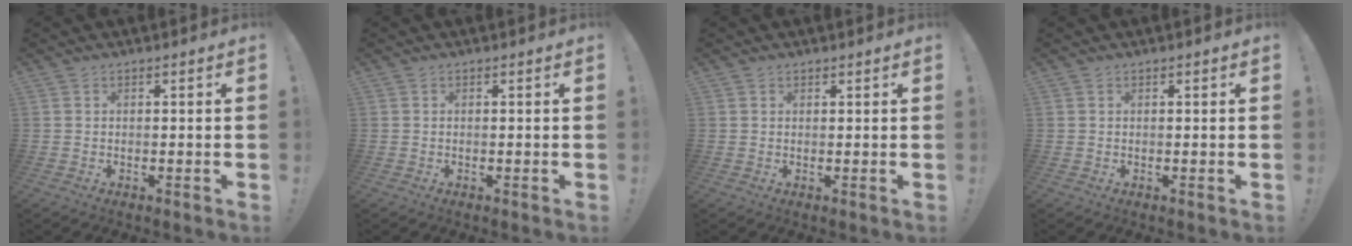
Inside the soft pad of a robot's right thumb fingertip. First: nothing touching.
{"total": 0.0}
{"total": 0.9, "force": [0.9, 0.3, 0.0], "torque": [0.008, -0.005, 0.016]}
{"total": 0.0}